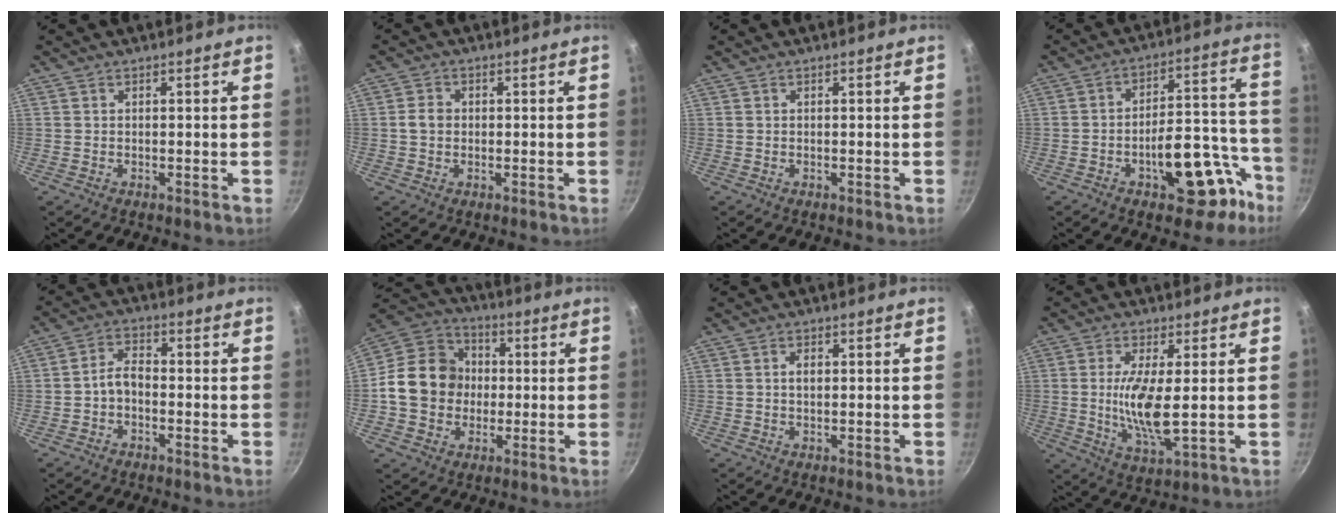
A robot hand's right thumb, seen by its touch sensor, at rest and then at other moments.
{"total": 2.8, "force": [-0.1, 2.3, 1.6], "torque": [-0.021, 0.008, -0.005]}
{"total": 0.0}
{"total": 18.0, "force": [-8.6, 9.0, 13.0], "torque": [-0.107, 0.077, -0.115]}
{"total": 4.4, "force": [-1.4, 2.8, 3.0], "torque": [-0.048, 0.027, -0.034]}
{"total": 15.4, "force": [-0.6, 13.2, 7.8], "torque": [-0.105, 0.029, -0.026]}
{"total": 1.8, "force": [0.2, 1.1, 1.4], "torque": [-0.018, 0.004, 0.004]}
{"total": 10.0, "force": [0.3, 2.8, 9.6], "torque": [-0.195, -0.017, 0.009]}